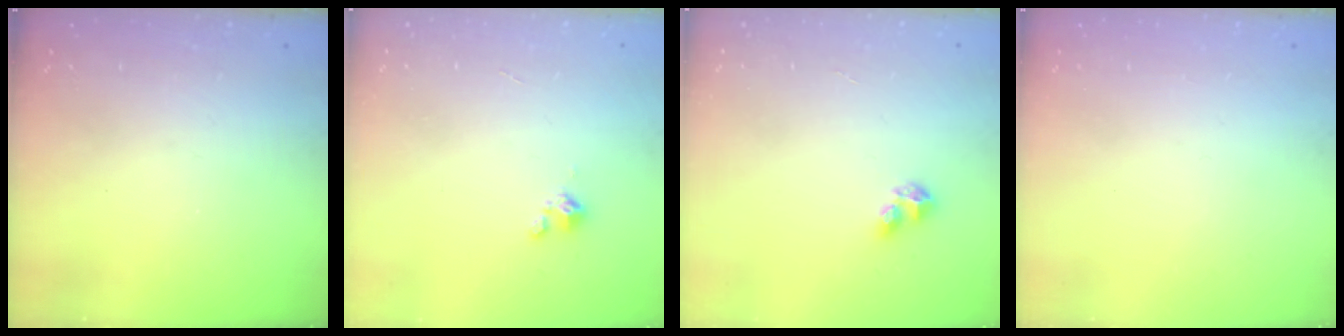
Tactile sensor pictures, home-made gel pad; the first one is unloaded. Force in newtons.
{"total": 0.9, "press": 0.9, "slide": 0.2}
{"total": 4.7, "press": 4.6, "slide": 0.9}
{"total": 0.0}